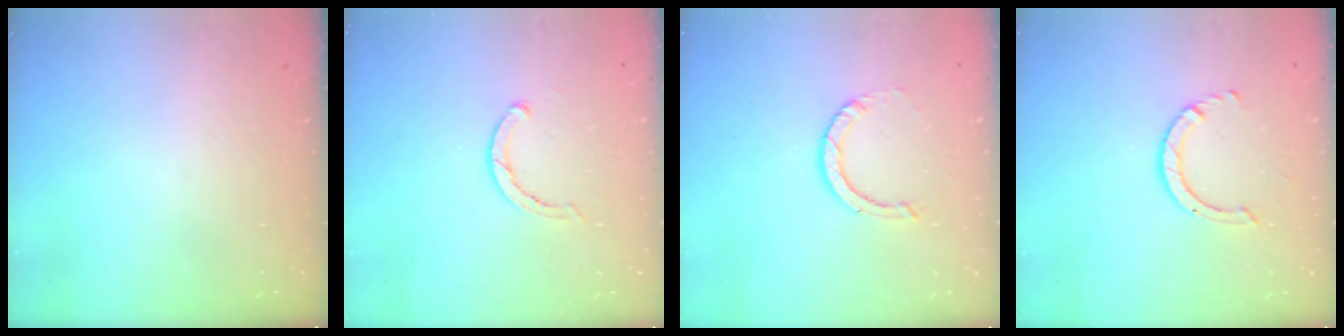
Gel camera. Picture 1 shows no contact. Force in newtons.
{"total": 2.8, "press": 2.8, "slide": 0.2}
{"total": 2.9, "press": 2.9, "slide": 0.2}
{"total": 3.9, "press": 3.9, "slide": 0.3}